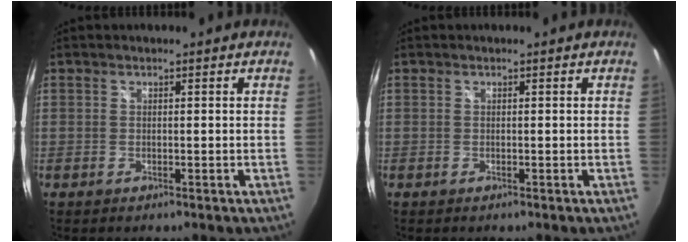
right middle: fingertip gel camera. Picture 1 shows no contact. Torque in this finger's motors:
{"motor_torque": [0.01, -0.02, 0.00, 0.00]}